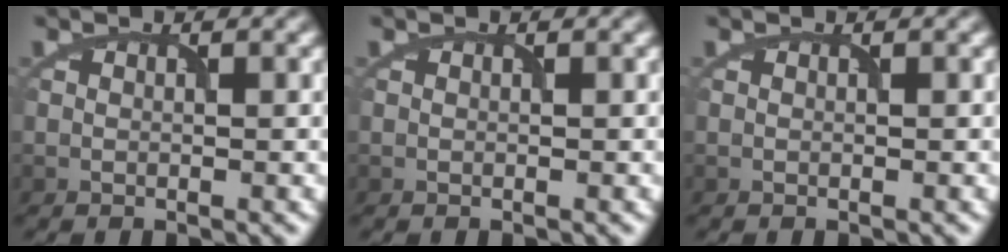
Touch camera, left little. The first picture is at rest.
{"total": 0.0}
{"total": 0.0}